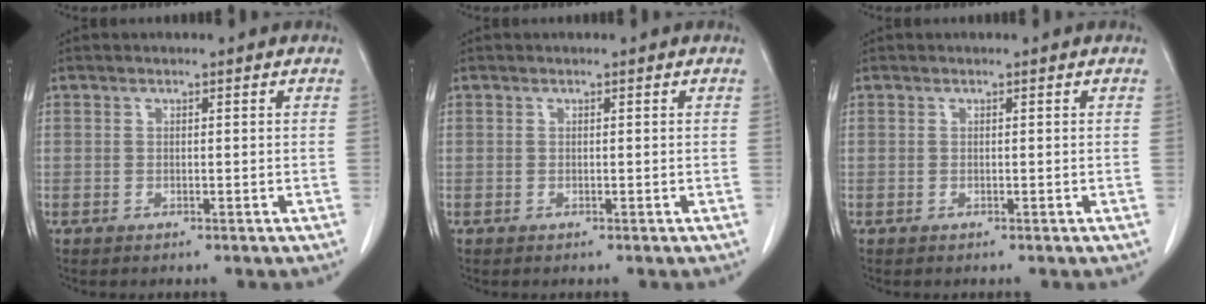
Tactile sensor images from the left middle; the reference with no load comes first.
{"total": 0.0}
{"total": 0.0}